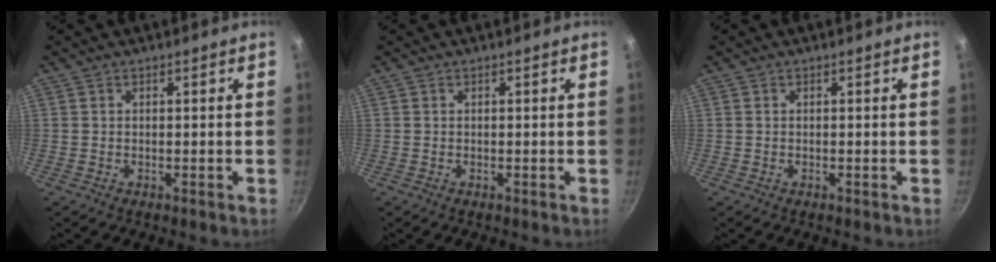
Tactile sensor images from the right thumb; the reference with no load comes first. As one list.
[{"total": 0.0}, {"total": 0.0}]